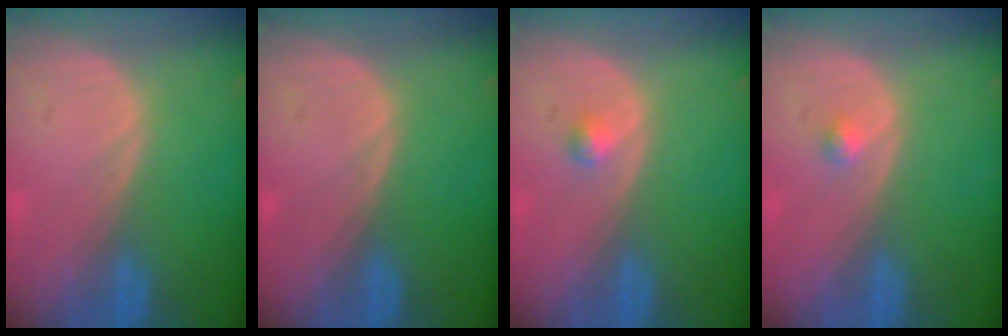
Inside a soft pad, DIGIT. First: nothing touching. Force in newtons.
{"total": 0.0}
{"total": 1.1, "press": 1.1, "slide": 0.1}
{"total": 1.0, "press": 1.0, "slide": 0.1}